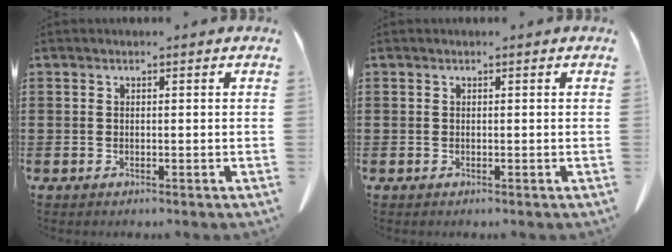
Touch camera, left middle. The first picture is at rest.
{"total": 0.0}